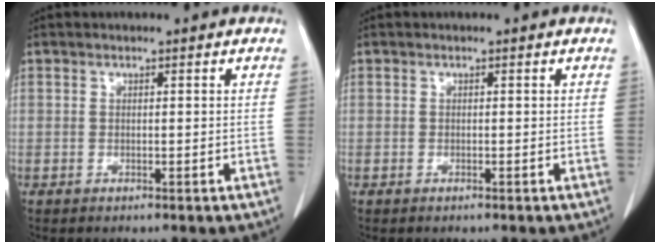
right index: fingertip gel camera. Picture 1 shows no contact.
{"total": 0.0}